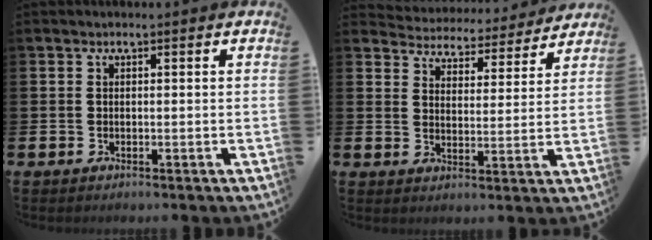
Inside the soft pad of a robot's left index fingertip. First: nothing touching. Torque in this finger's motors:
{"motor_torque": [0.40, -1.74, 0.18, 0.01]}